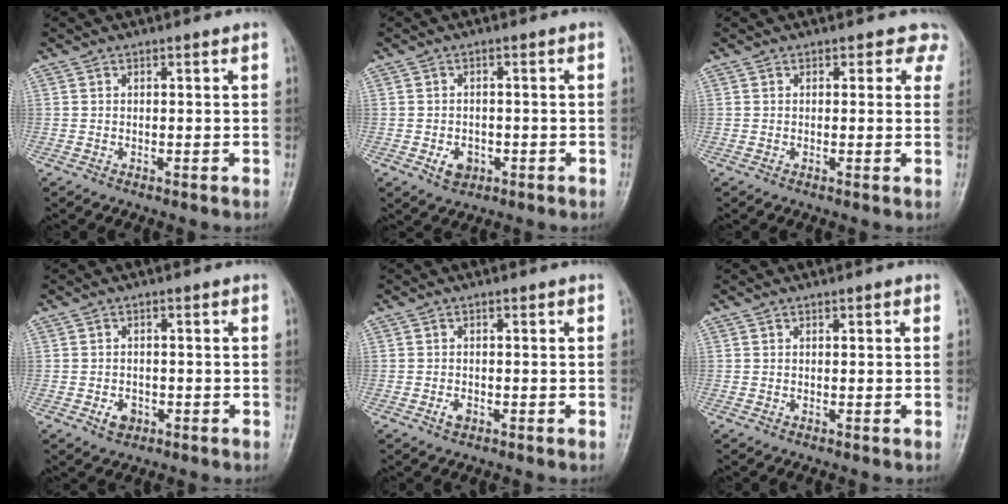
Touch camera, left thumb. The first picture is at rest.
{"total": 3.3, "force": [-1.3, 2.5, 1.6], "torque": [-0.016, 0.003, -0.014]}
{"total": 3.6, "force": [2.5, 2.4, 1.0], "torque": [0.027, -0.008, 0.008]}
{"total": 2.6, "force": [-1.2, 2.0, 1.2], "torque": [-0.012, 0.003, -0.015]}
{"total": 1.4, "force": [-0.8, 0.9, 0.7], "torque": [-0.014, 0.001, -0.014]}
{"total": 0.5, "force": [0.2, 0.3, 0.4], "torque": [-0.003, 0.001, 0.001]}